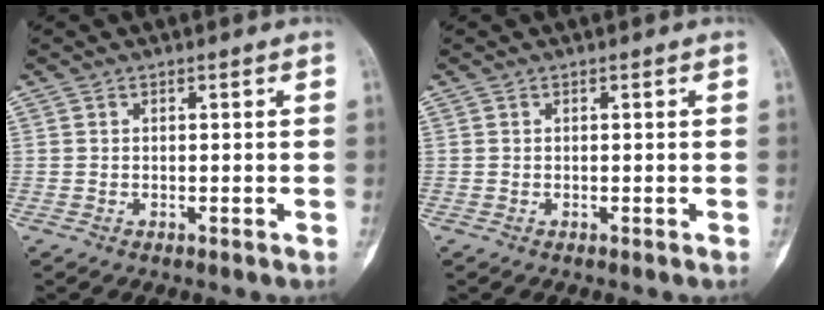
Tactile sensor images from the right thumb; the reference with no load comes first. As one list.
[{"total": 0.0}]